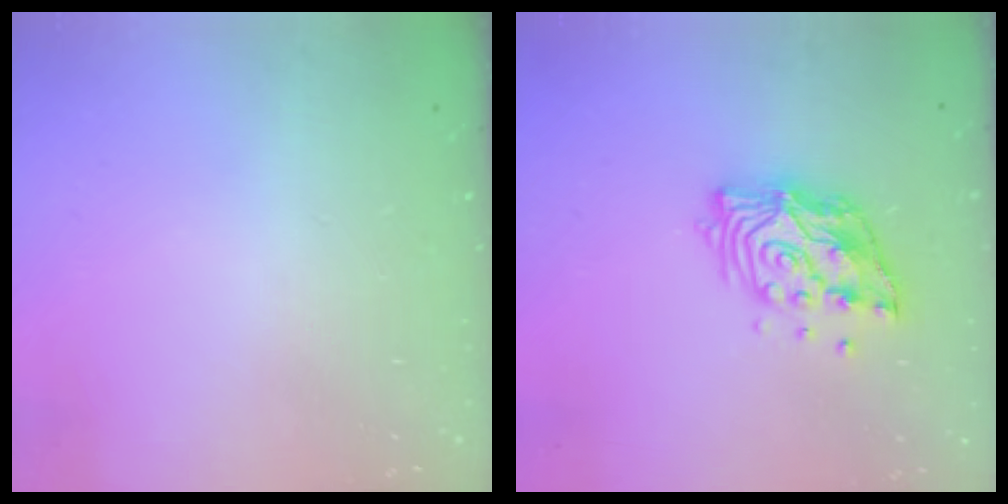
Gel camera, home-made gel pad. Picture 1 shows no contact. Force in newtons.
{"total": 13.0, "press": 12.9, "slide": 1.1}